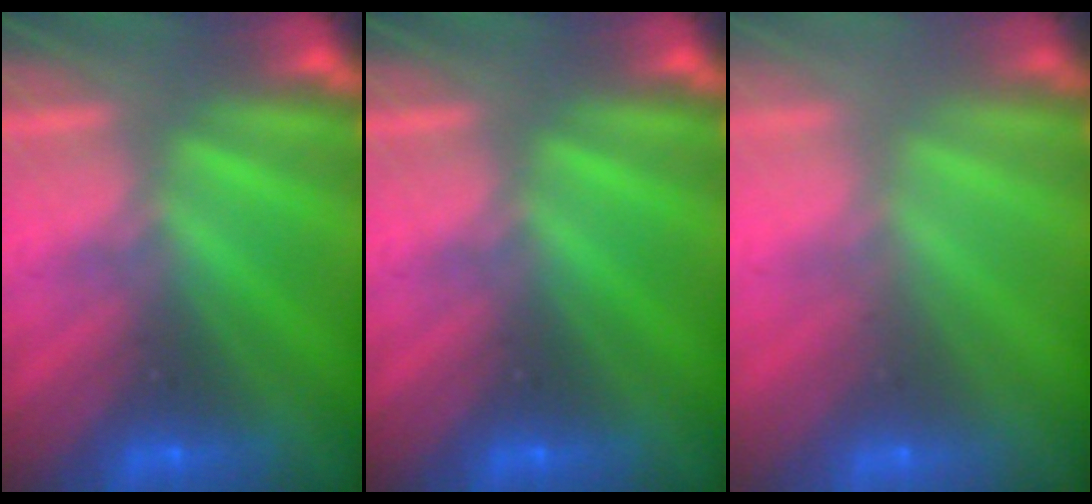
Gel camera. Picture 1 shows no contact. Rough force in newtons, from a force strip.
{"total": 0.0}
{"total": 2.3}